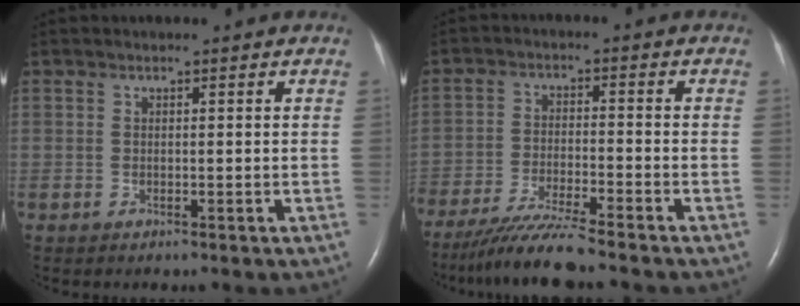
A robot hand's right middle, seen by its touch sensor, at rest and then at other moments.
{"total": 8.1, "force": [-7.1, -0.8, 3.9], "torque": [-0.071, -0.029, -0.129]}